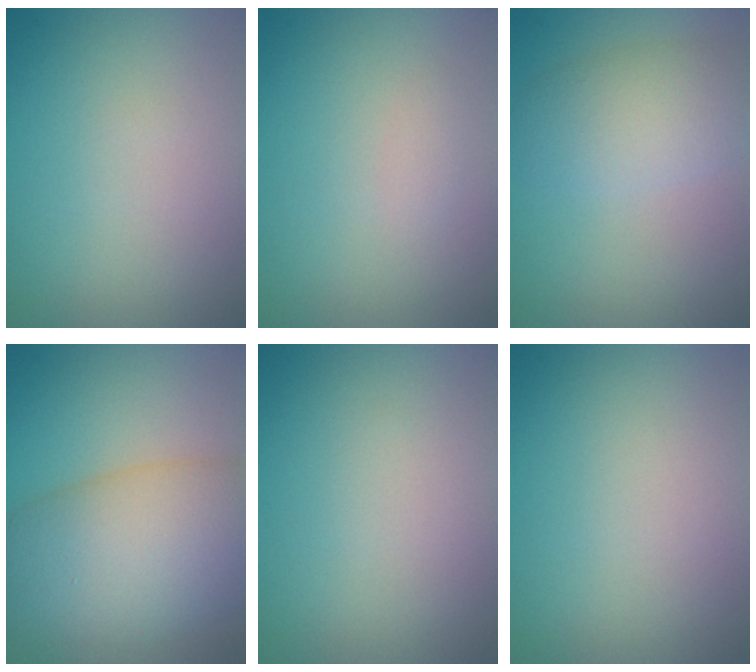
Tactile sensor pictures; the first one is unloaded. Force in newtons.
{"total": 0.7, "press": 0.7, "slide": 0.1}
{"total": 4.5, "press": 4.5, "slide": 0.2}
{"total": 10.7, "press": 10.7, "slide": 0.6}
{"total": 0.0}
{"total": 0.0}